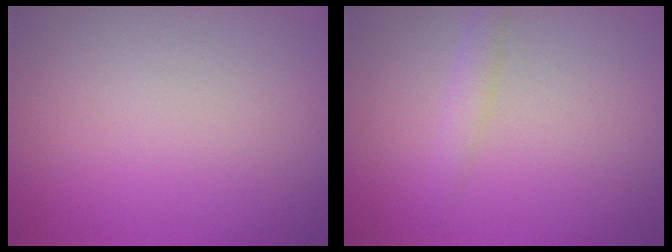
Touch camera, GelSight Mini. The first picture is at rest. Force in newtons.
{"total": 1.4, "press": 1.4, "slide": 0.0}